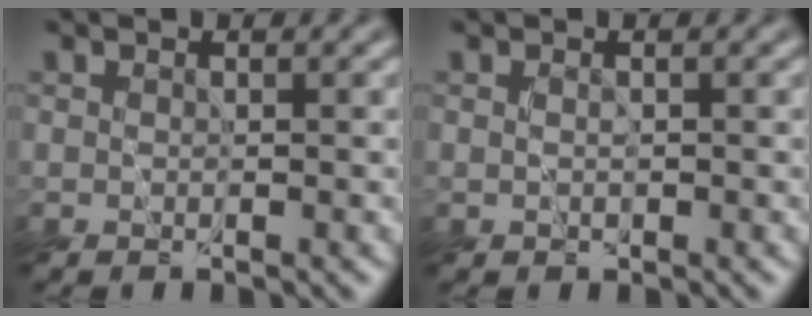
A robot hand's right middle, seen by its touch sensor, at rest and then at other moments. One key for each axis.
{"total": 0.0}